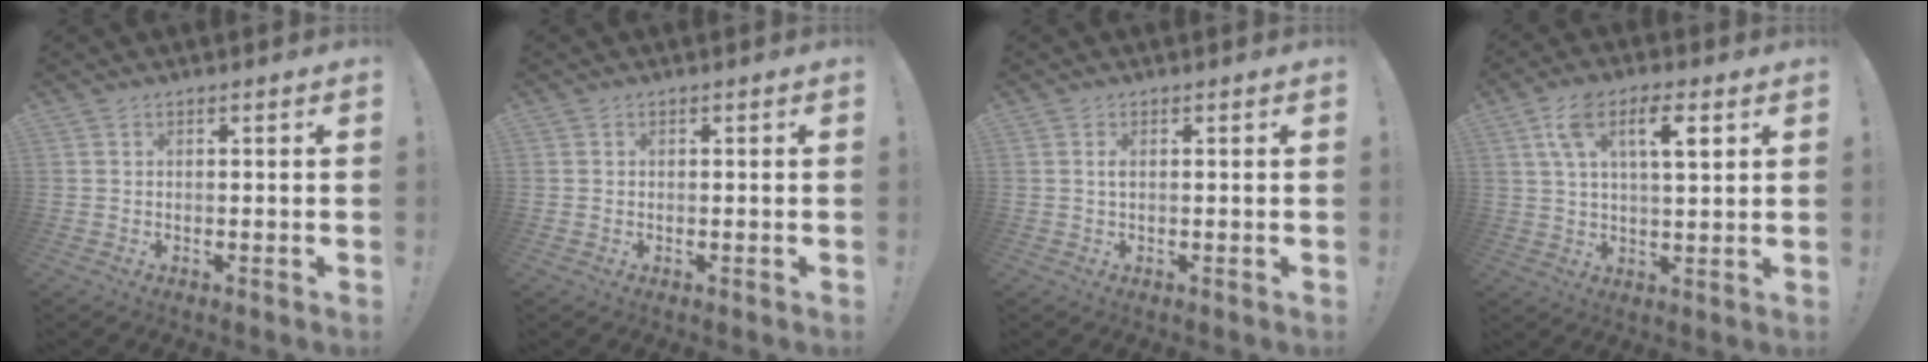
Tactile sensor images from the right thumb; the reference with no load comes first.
{"total": 0.0}
{"total": 1.1, "force": [0.1, 0.3, 1.1], "torque": [-0.029, 0.005, 0.003]}
{"total": 10.4, "force": [4.1, 4.0, 8.7], "torque": [-0.143, 0.002, 0.070]}